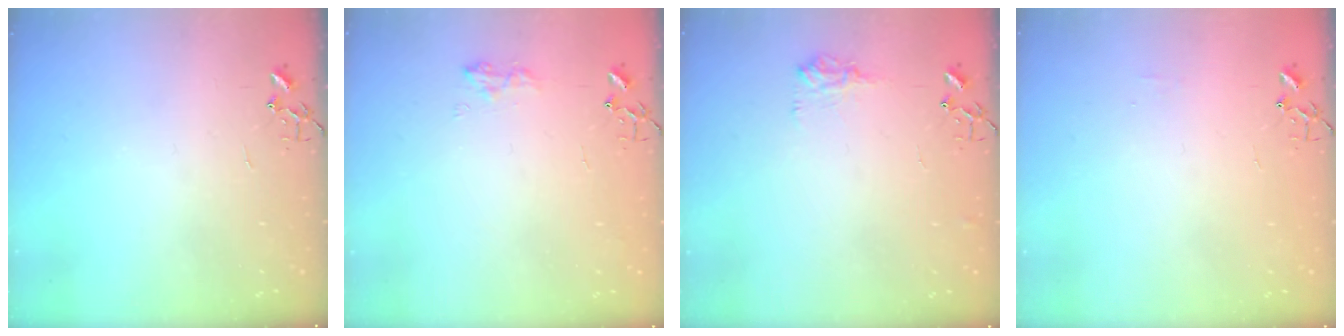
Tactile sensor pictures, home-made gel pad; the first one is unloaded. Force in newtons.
{"total": 8.4, "press": 8.3, "slide": 0.6}
{"total": 9.0, "press": 9.0, "slide": 0.5}
{"total": 3.8, "press": 3.7, "slide": 0.6}